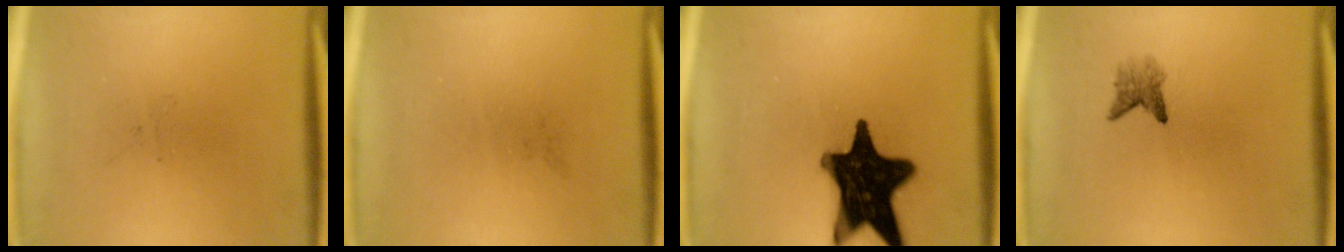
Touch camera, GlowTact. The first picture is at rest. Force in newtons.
{"total": 0.0}
{"total": 19.2}
{"total": 2.0}